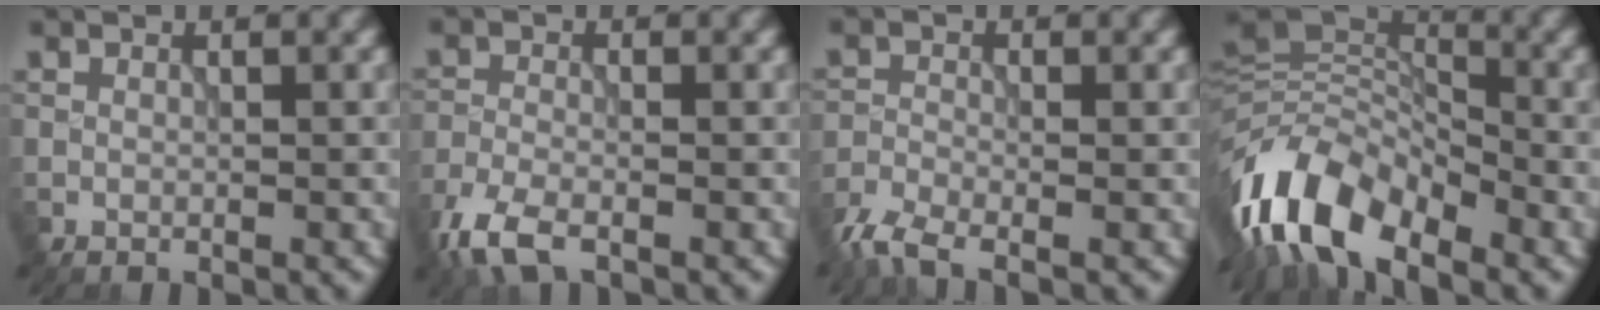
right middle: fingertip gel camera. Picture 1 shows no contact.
{"total": 4.2, "force": [-3.0, 1.5, 2.6], "torque": [-0.065, -0.013, -0.073]}
{"total": 3.6, "force": [-2.8, 1.0, 2.0], "torque": [-0.046, -0.011, -0.072]}
{"total": 10.0, "force": [-6.1, 4.8, 6.3], "torque": [-0.110, 0.003, -0.129]}